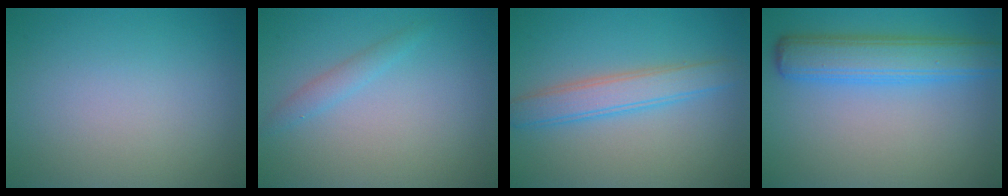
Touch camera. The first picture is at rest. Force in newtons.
{"total": 1.3, "press": 1.3, "slide": 0.0}
{"total": 3.5, "press": 3.5, "slide": 0.0}
{"total": 5.5, "press": 5.5, "slide": 0.1}